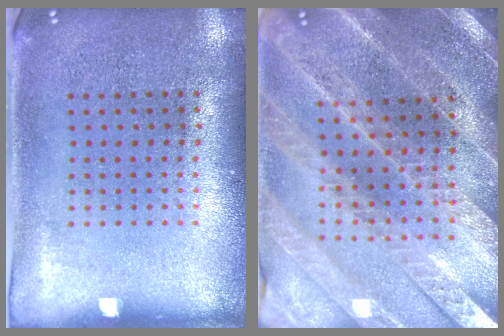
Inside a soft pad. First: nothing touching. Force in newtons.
{"total": 2.8, "press": 2.8, "slide": 0.5}